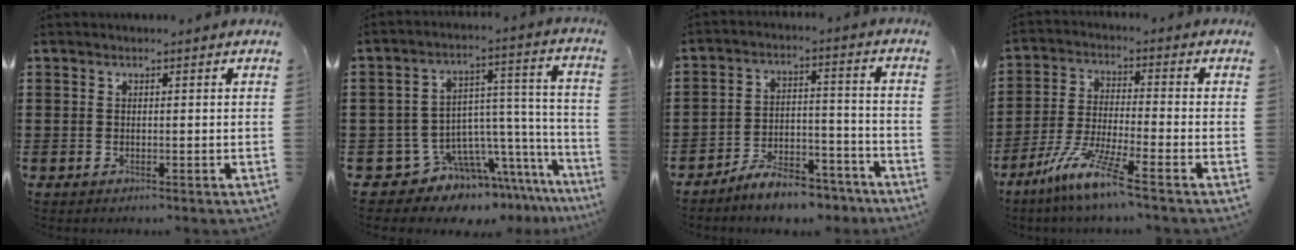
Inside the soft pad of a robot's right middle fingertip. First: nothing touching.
{"total": 7.9, "force": [-6.0, 4.8, 1.6], "torque": [-0.037, 0.005, -0.105]}
{"total": 7.0, "force": [-6.6, 1.3, 1.8], "torque": [-0.030, 0.016, -0.125]}
{"total": 8.5, "force": [-6.4, -0.1, 5.5], "torque": [-0.120, -0.015, -0.128]}